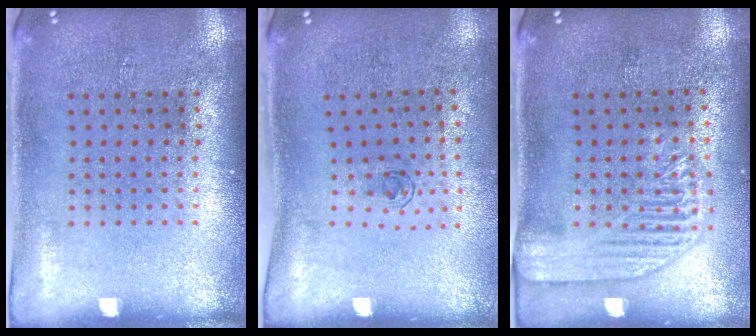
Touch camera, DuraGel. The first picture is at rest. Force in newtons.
{"total": 0.7, "press": 0.2, "slide": 0.6}
{"total": 2.1, "press": 1.9, "slide": 0.9}